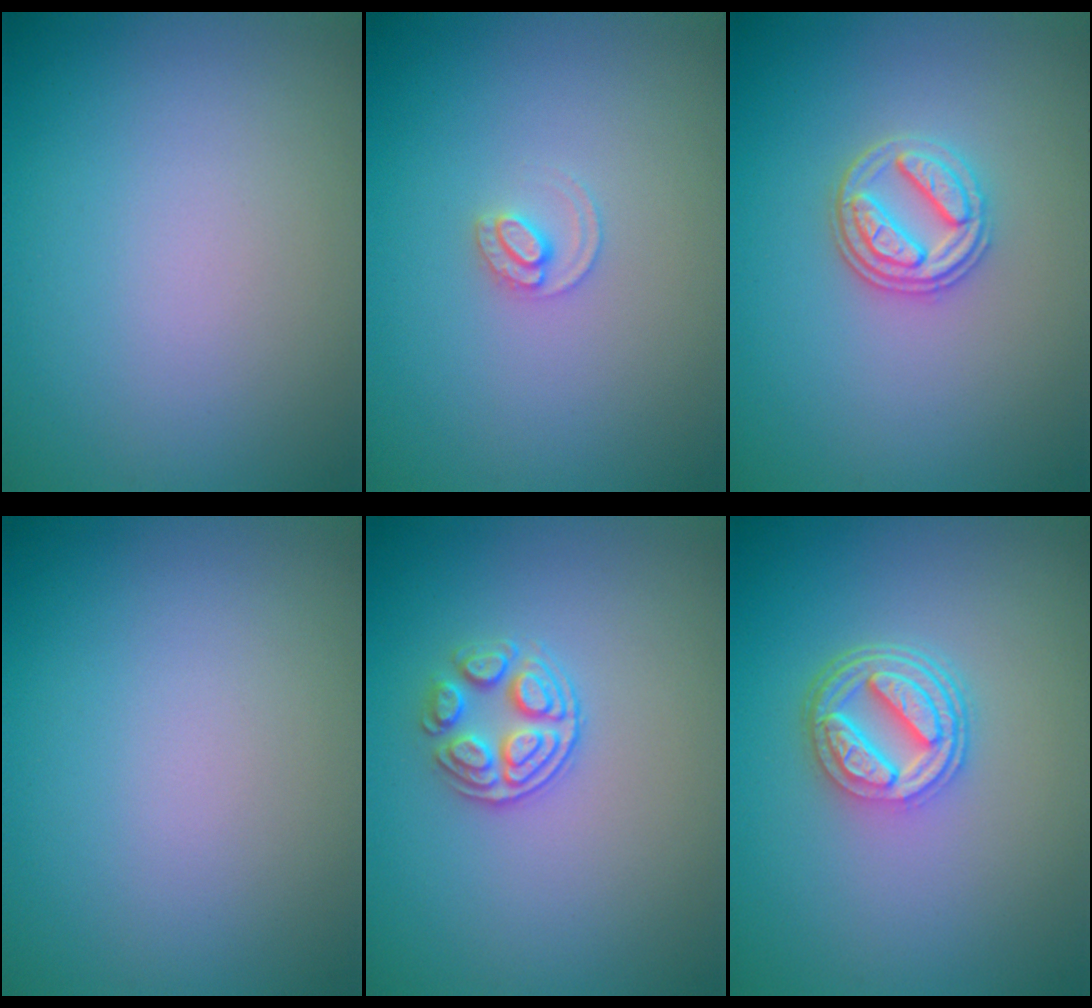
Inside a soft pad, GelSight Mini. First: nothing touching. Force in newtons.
{"total": 1.5, "press": 1.5, "slide": 0.2}
{"total": 3.3, "press": 3.0, "slide": 1.3}
{"total": 0.0}
{"total": 2.9, "press": 2.6, "slide": 1.3}
{"total": 4.8, "press": 3.7, "slide": 3.1}